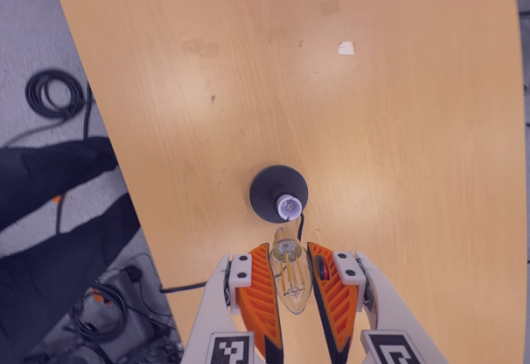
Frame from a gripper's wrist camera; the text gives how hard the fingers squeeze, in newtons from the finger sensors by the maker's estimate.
{"total": 14.1, "left": 15.2, "right": 12.9}